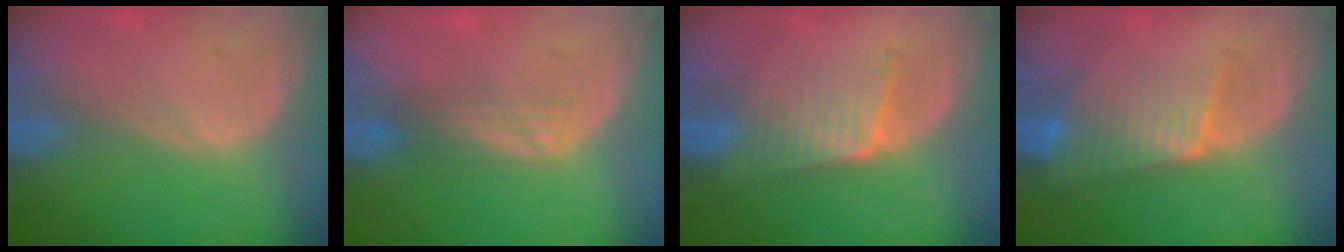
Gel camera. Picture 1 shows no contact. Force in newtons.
{"total": 2.9, "press": 2.5, "slide": 1.5}
{"total": 5.8, "press": 5.4, "slide": 2.1}
{"total": 6.7, "press": 6.2, "slide": 2.4}